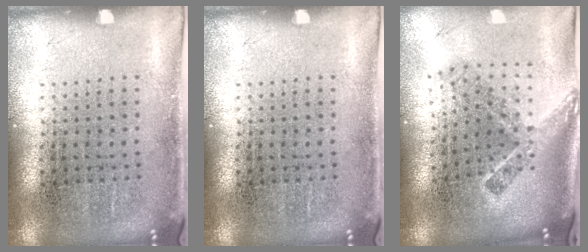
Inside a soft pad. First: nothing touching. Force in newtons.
{"total": 0.0}
{"total": 2.2, "press": 1.5, "slide": 1.6}